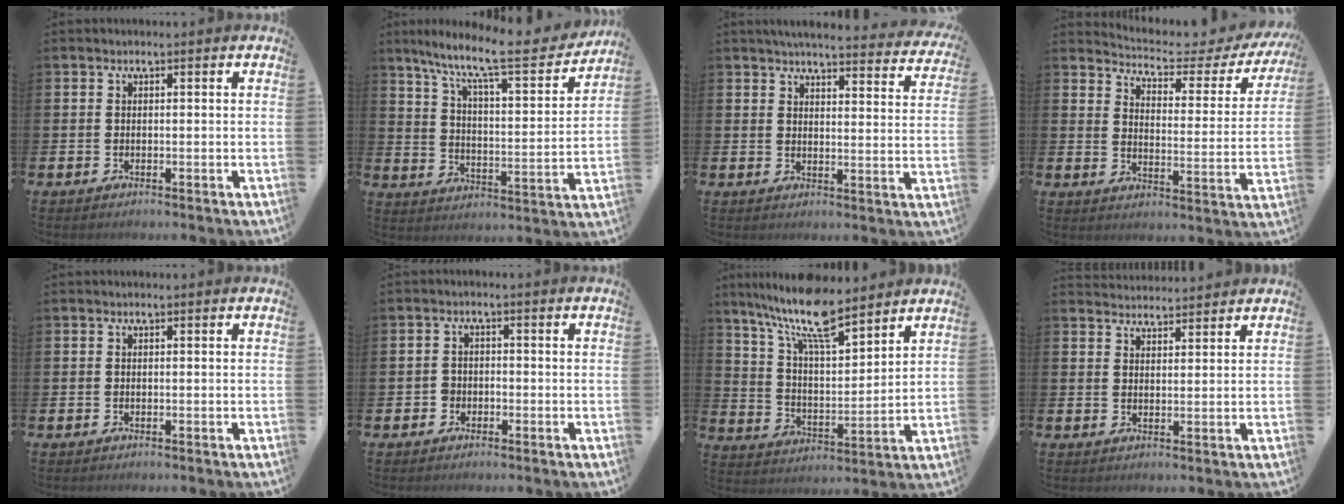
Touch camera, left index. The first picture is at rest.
{"total": 10.2, "force": [8.7, 1.4, 5.1], "torque": [-0.122, -0.061, 0.141]}
{"total": 5.0, "force": [4.9, 0.3, 1.3], "torque": [-0.030, -0.033, 0.083]}
{"total": 4.4, "force": [4.0, 1.1, 1.3], "torque": [-0.047, -0.038, 0.060]}
{"total": 0.0}
{"total": 1.8, "force": [-1.0, 1.5, 0.3], "torque": [-0.007, 0.003, -0.024]}
{"total": 11.1, "force": [9.6, 2.1, 5.3], "torque": [-0.131, -0.046, 0.169]}
{"total": 3.2, "force": [3.1, 0.4, -0.3], "torque": [-0.001, -0.018, 0.058]}